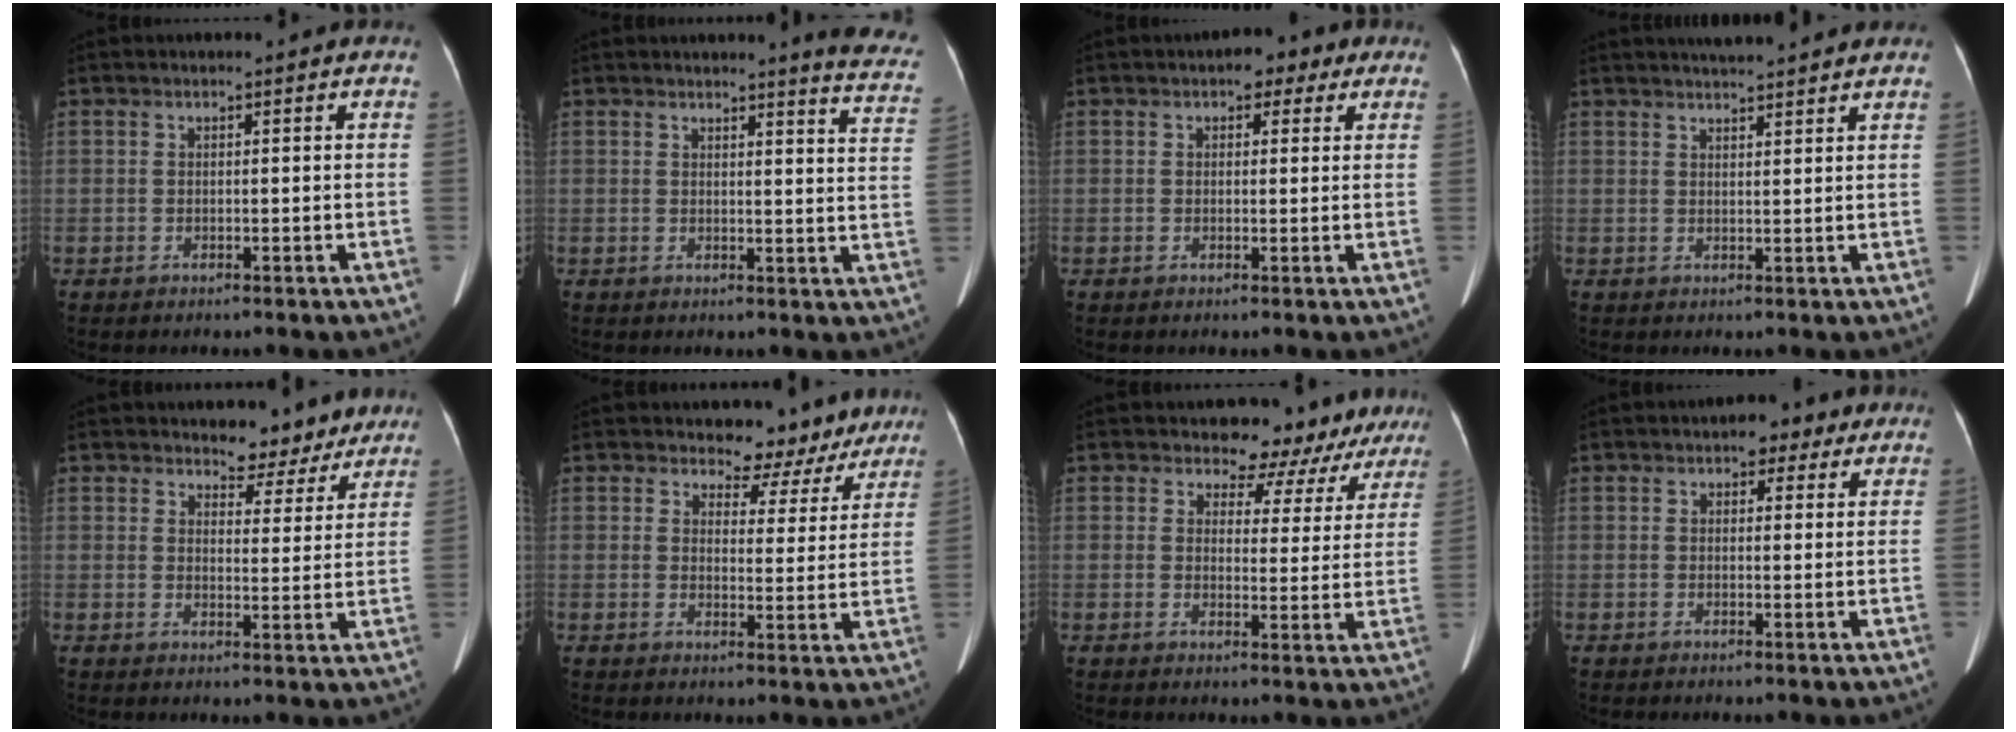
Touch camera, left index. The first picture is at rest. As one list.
[{"total": 8.7, "force": [8.1, -0.2, 2.9], "torque": [-0.015, -0.061, 0.063]}, {"total": 3.5, "force": [1.8, 2.2, 2.0], "torque": [-0.018, 0.022, 0.021]}, {"total": 6.7, "force": [6.2, 0.3, 2.6], "torque": [-0.042, 0.027, 0.083]}, {"total": 6.0, "force": [5.3, 2.5, 0.7], "torque": [-0.001, -0.007, 0.066]}, {"total": 7.3, "force": [6.6, 3.3, 0.2], "torque": [0.011, -0.009, 0.068]}, {"total": 9.8, "force": [8.9, 4.1, -0.5], "torque": [0.045, -0.009, 0.072]}, {"total": 3.4, "force": [2.0, 2.2, 1.8], "torque": [-0.015, 0.017, 0.025]}]